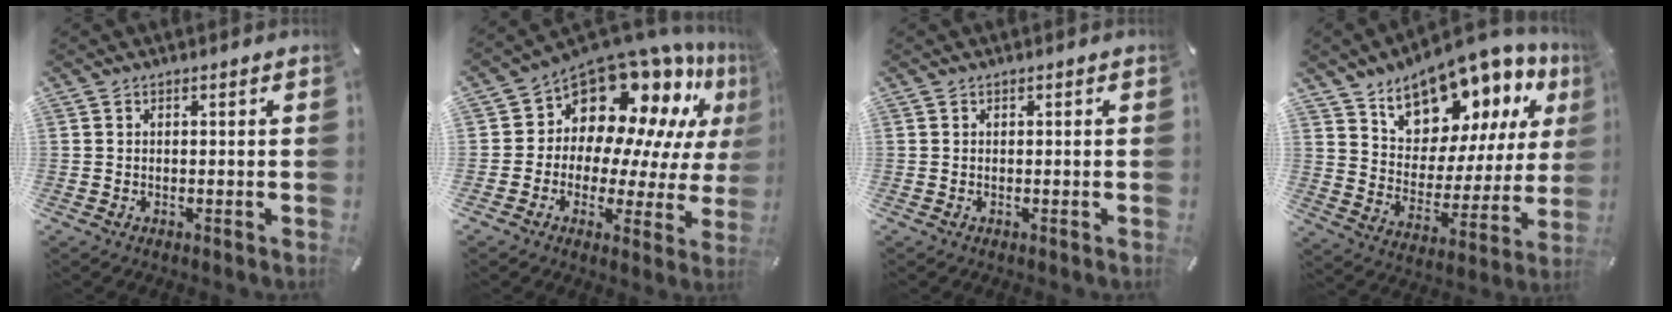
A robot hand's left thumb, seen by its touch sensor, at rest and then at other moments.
{"total": 15.1, "force": [11.2, 8.5, 5.5], "torque": [-0.102, -0.107, 0.194]}
{"total": 0.0}
{"total": 14.0, "force": [11.9, 6.6, 3.1], "torque": [-0.050, -0.125, 0.207]}